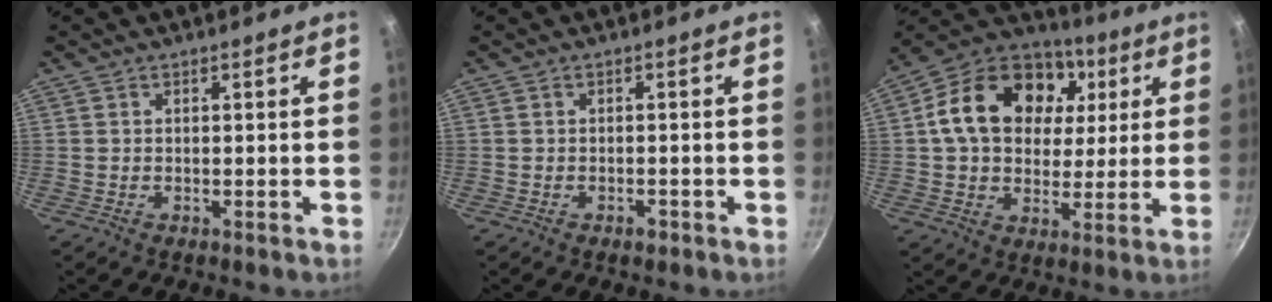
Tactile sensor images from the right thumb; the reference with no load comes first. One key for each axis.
{"total": 1.6, "fx": -0.9, "fy": 0.9, "fz": 1.0, "tx": -0.013, "ty": 0.011, "tz": -0.010}
{"total": 22.0, "fx": 5.6, "fy": 16.1, "fz": 13.9, "tx": -0.226, "ty": 0.016, "tz": 0.083}